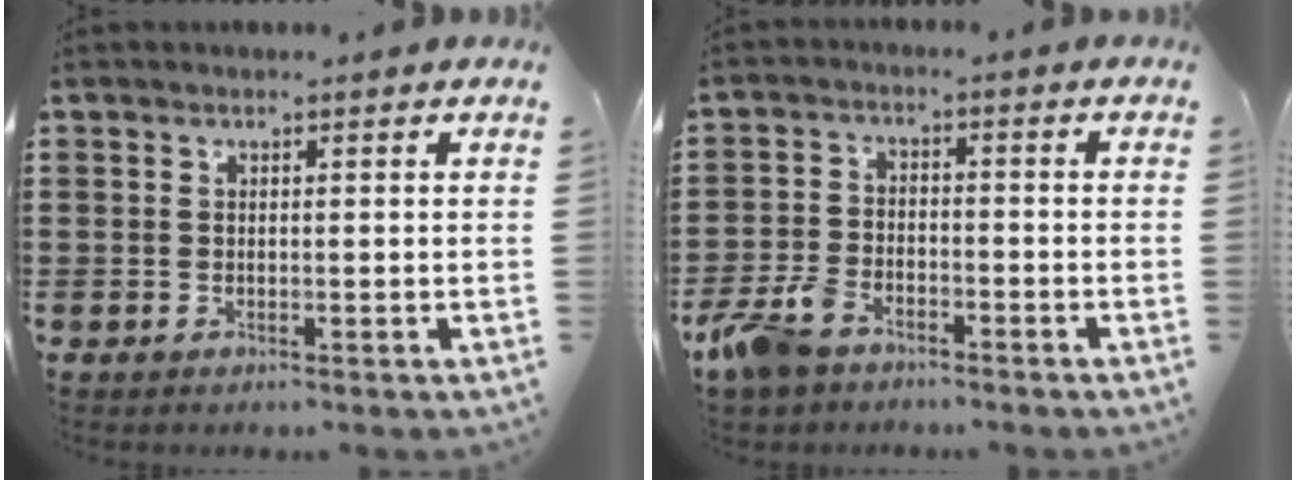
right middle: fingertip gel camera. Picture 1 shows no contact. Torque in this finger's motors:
{"motor_torque": [0.66, 0.17, 0.36, 0.17]}